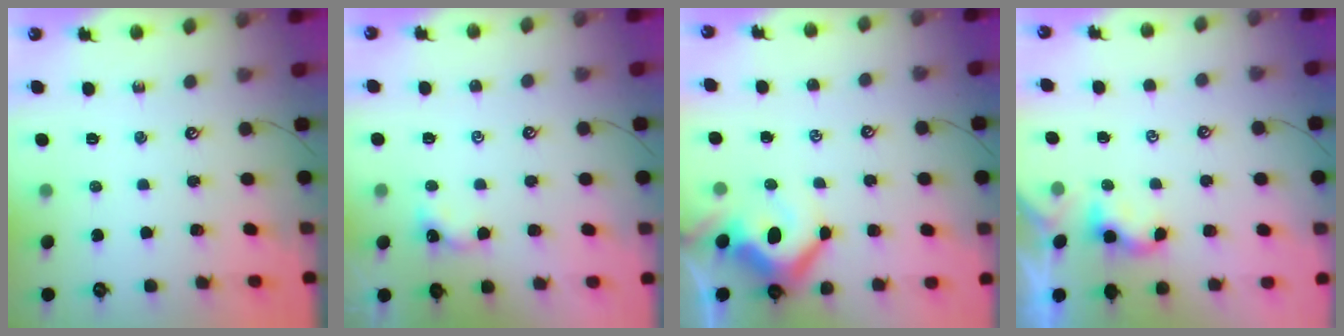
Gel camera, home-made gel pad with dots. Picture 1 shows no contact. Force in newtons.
{"total": 1.6, "press": 1.5, "slide": 0.5}
{"total": 6.7, "press": 6.6, "slide": 1.3}
{"total": 1.4, "press": 1.4, "slide": 0.2}